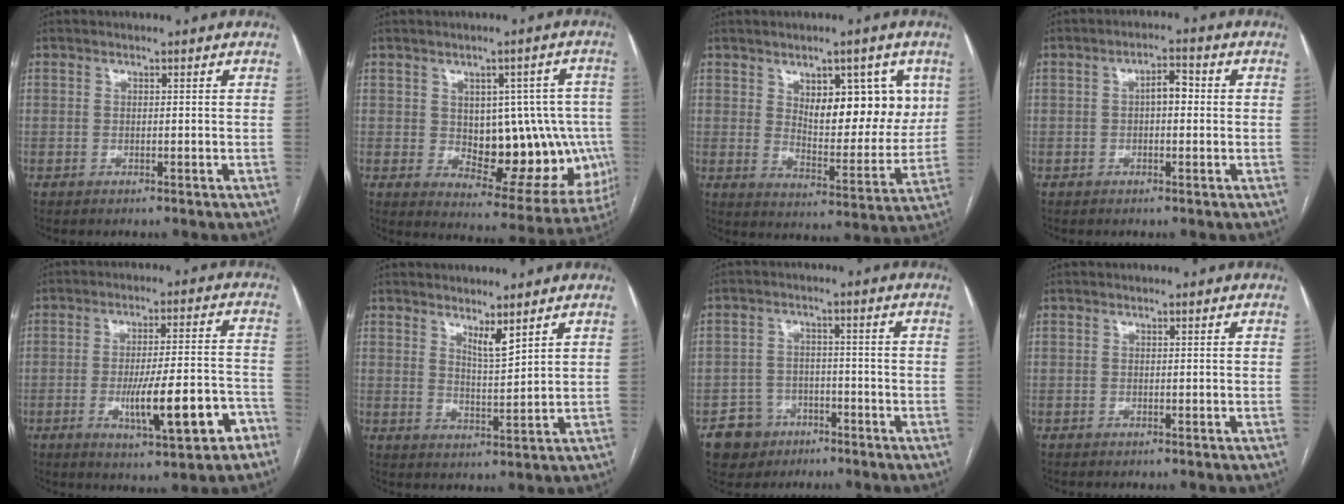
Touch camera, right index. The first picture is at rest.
{"total": 15.9, "force": [-0.4, 8.7, 13.2], "torque": [-0.158, 0.017, 0.022]}
{"total": 12.2, "force": [4.2, 5.5, 10.0], "torque": [-0.136, 0.004, 0.074]}
{"total": 3.4, "force": [0.1, 1.5, 3.0], "torque": [-0.046, 0.016, 0.000]}
{"total": 12.5, "force": [-5.1, 2.1, 11.2], "torque": [-0.169, 0.007, -0.067]}
{"total": 3.6, "force": [2.8, 0.4, 2.3], "torque": [-0.044, -0.016, 0.055]}
{"total": 5.9, "force": [-3.3, 4.8, 0.5], "torque": [-0.008, 0.011, -0.049]}
{"total": 0.0}